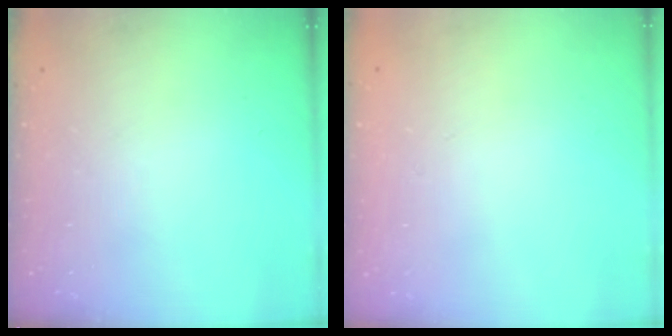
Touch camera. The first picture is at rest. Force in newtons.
{"total": 1.7, "press": 1.6, "slide": 0.2}